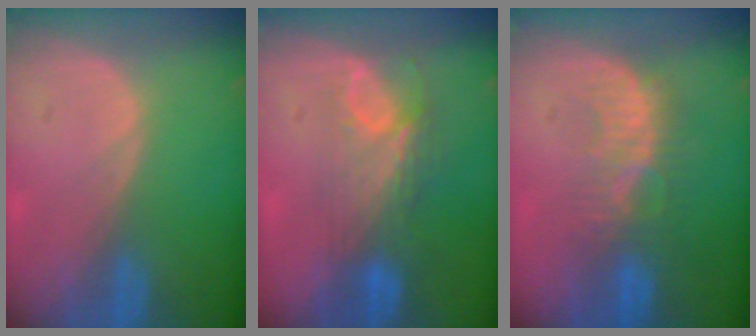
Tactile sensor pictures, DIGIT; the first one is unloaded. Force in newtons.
{"total": 7.6, "press": 6.6, "slide": 3.7}
{"total": 6.2, "press": 6.0, "slide": 1.7}